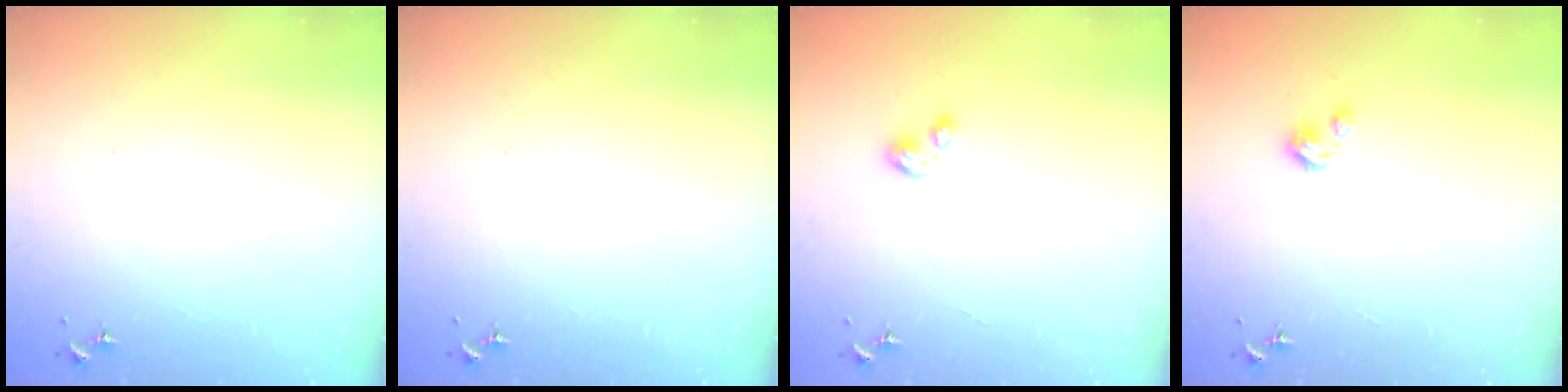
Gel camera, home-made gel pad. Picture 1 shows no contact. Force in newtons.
{"total": 0.0}
{"total": 3.6, "press": 3.6, "slide": 0.3}
{"total": 2.5, "press": 2.5, "slide": 0.3}